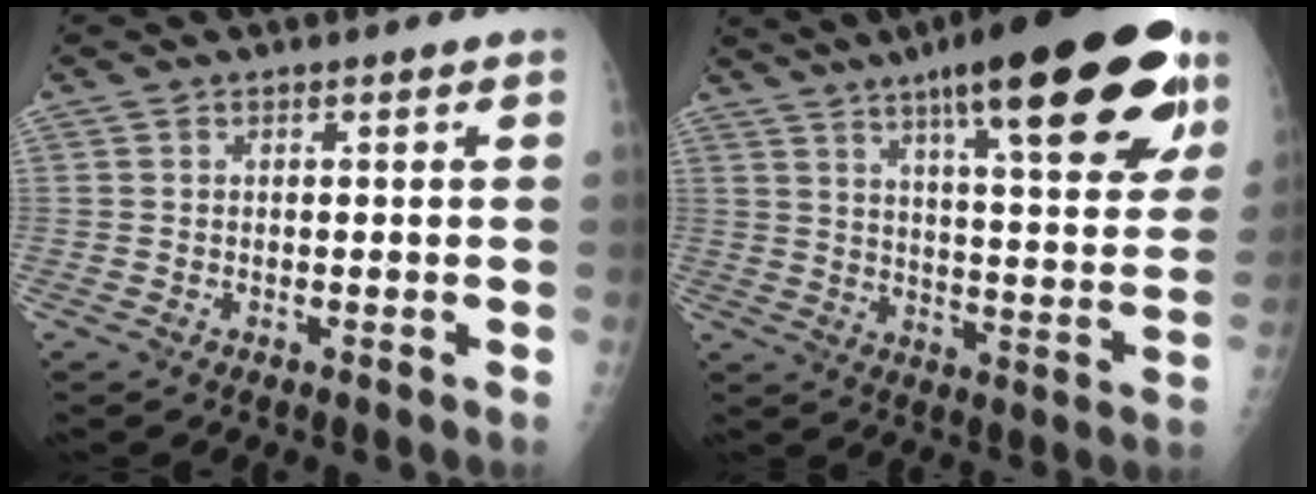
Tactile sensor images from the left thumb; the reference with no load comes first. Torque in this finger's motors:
{"motor_torque": [2.77, 2.23, 1.95, -0.82, 0.37]}